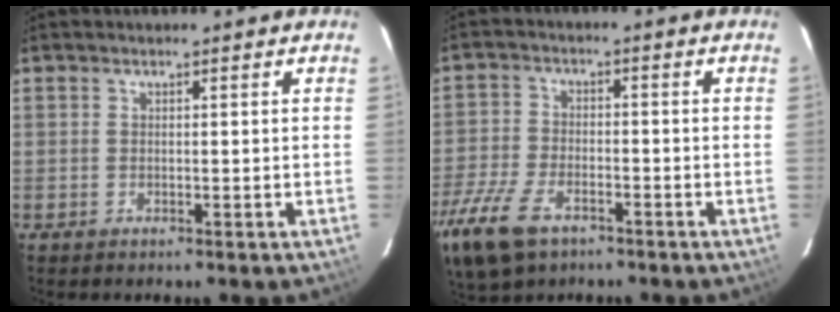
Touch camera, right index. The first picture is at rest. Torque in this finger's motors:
{"motor_torque": [1.04, -0.76, 0.16, 0.11]}